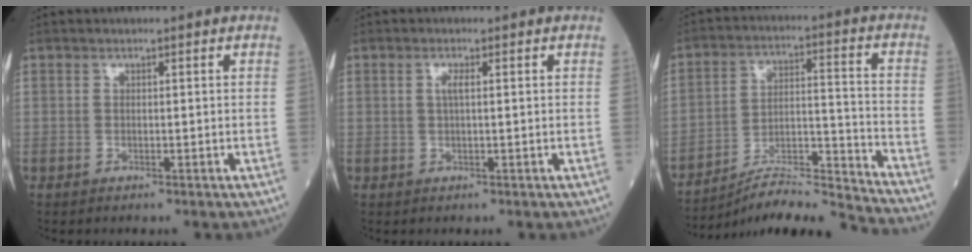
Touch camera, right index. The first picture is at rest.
{"total": 1.5, "force": [0.3, 0.1, 1.4], "torque": [-0.030, 0.002, 0.003]}
{"total": 14.8, "force": [-14.3, -2.1, 3.1], "torque": [-0.045, 0.023, -0.242]}